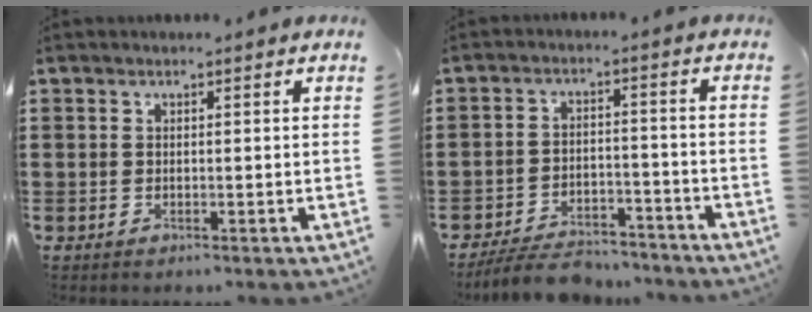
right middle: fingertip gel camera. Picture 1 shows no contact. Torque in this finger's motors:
{"motor_torque": [1.26, -0.07, 0.10, 0.09]}